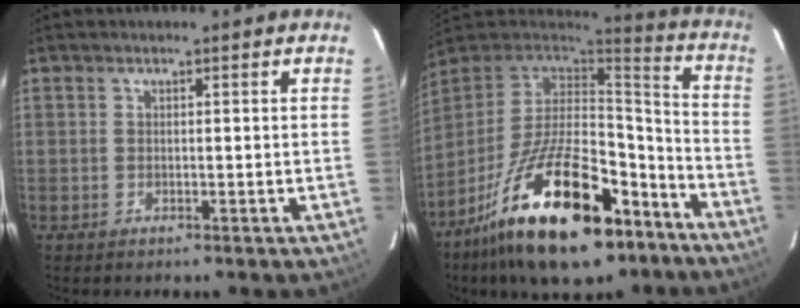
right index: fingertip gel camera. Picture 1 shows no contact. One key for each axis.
{"total": 27.2, "fx": -15.7, "fy": 11.6, "fz": 19.0, "tx": -0.349, "ty": -0.010, "tz": -0.243}